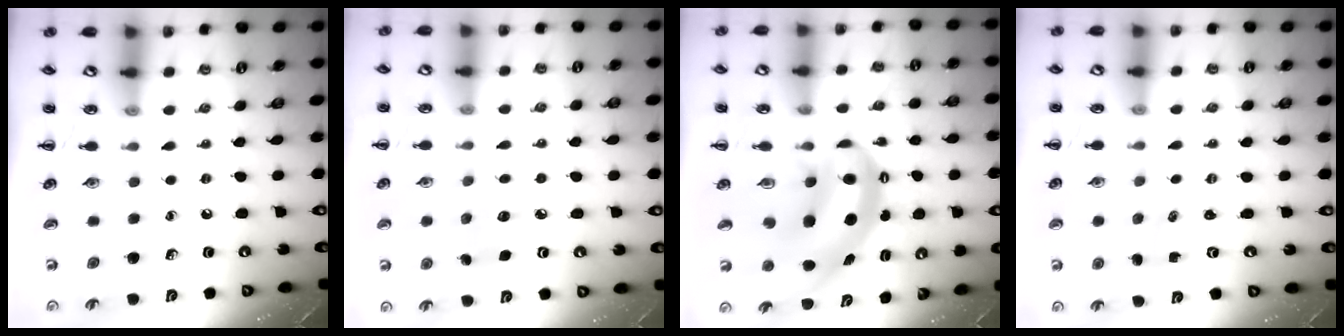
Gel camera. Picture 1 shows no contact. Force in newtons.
{"total": 5.8, "press": 5.6, "slide": 1.5}
{"total": 7.5, "press": 7.3, "slide": 1.8}
{"total": 0.8, "press": 0.8, "slide": 0.3}